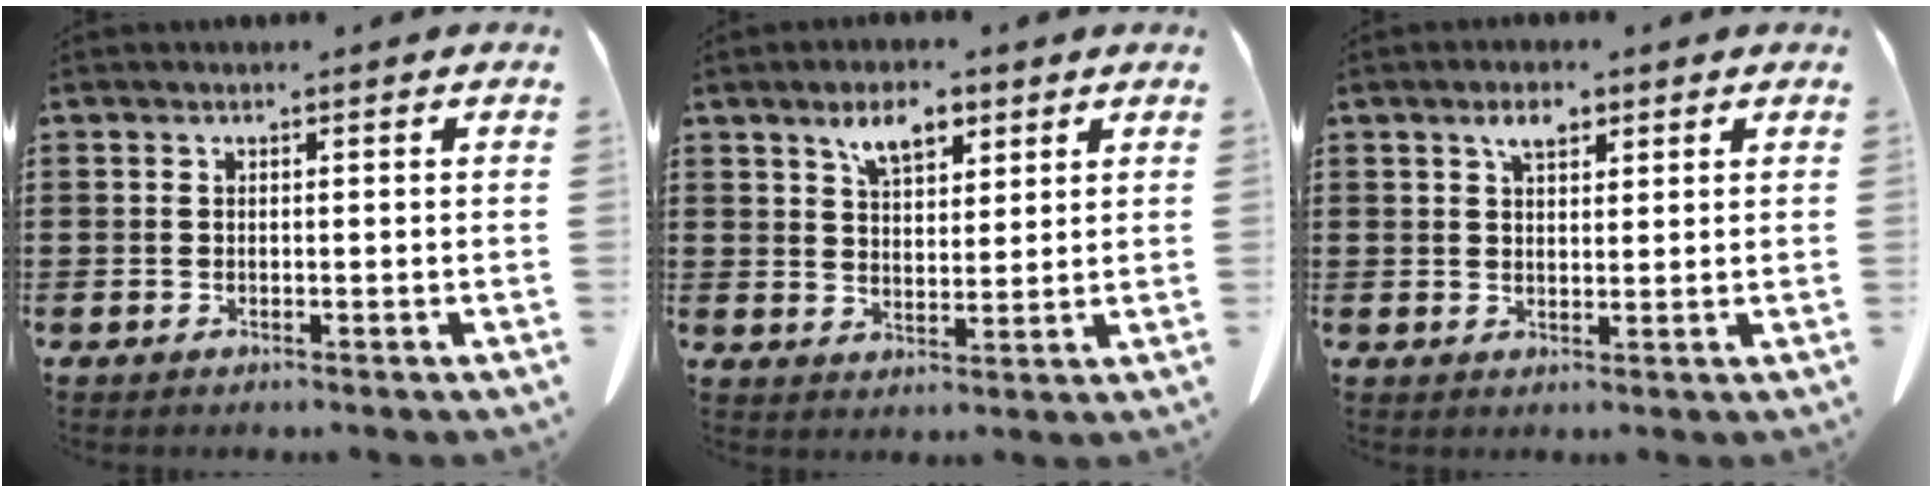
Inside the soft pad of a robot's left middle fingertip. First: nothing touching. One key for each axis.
{"total": 6.0, "fx": 3.9, "fy": 2.9, "fz": 3.5, "tx": -0.065, "ty": 0.003, "tz": 0.068}
{"total": 3.4, "fx": 2.1, "fy": 1.5, "fz": 2.1, "tx": -0.031, "ty": -0.001, "tz": 0.034}